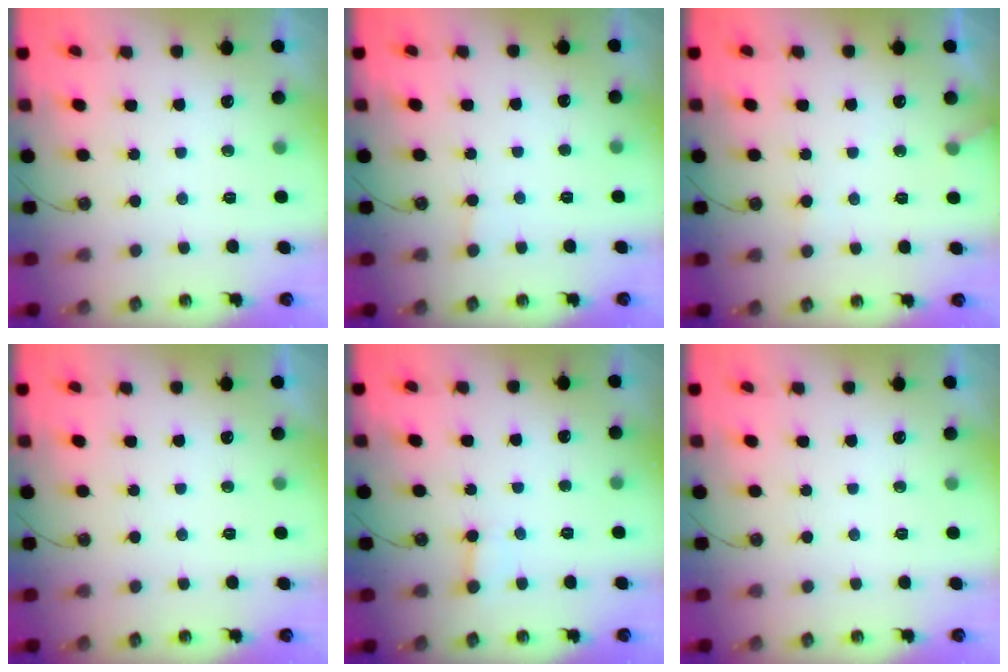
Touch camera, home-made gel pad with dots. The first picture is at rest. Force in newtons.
{"total": 1.7, "press": 1.7, "slide": 0.3}
{"total": 6.3, "press": 6.3, "slide": 0.4}
{"total": 0.0}
{"total": 2.4, "press": 2.4, "slide": 0.4}
{"total": 0.0}